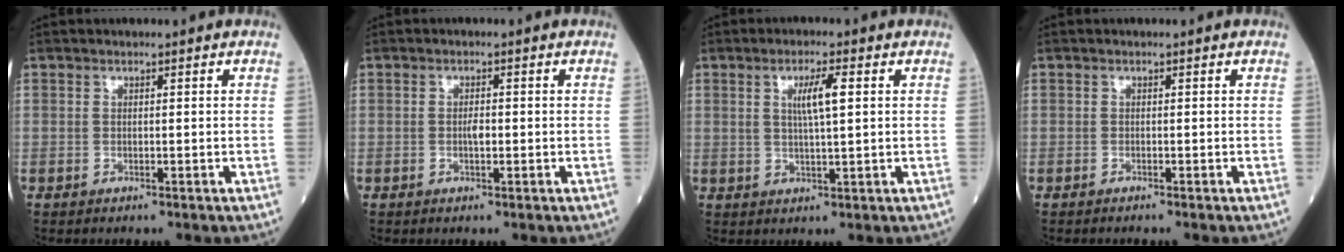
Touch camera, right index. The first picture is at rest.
{"total": 1.6, "force": [-0.2, 0.6, 1.4], "torque": [-0.024, 0.002, -0.003]}
{"total": 4.8, "force": [1.4, 0.4, 4.6], "torque": [-0.084, 0.000, 0.024]}
{"total": 0.7, "force": [-0.7, -0.1, 0.2], "torque": [-0.002, 0.000, -0.013]}